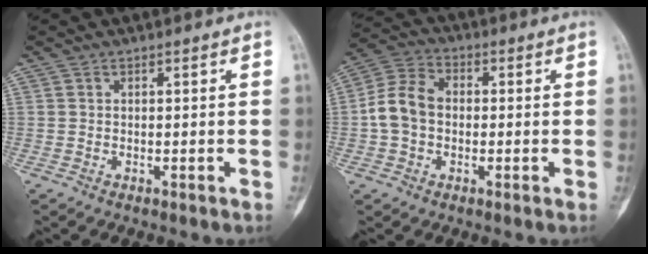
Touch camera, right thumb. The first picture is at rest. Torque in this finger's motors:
{"motor_torque": [-0.01, -0.03, 0.71, -0.17, 0.07]}